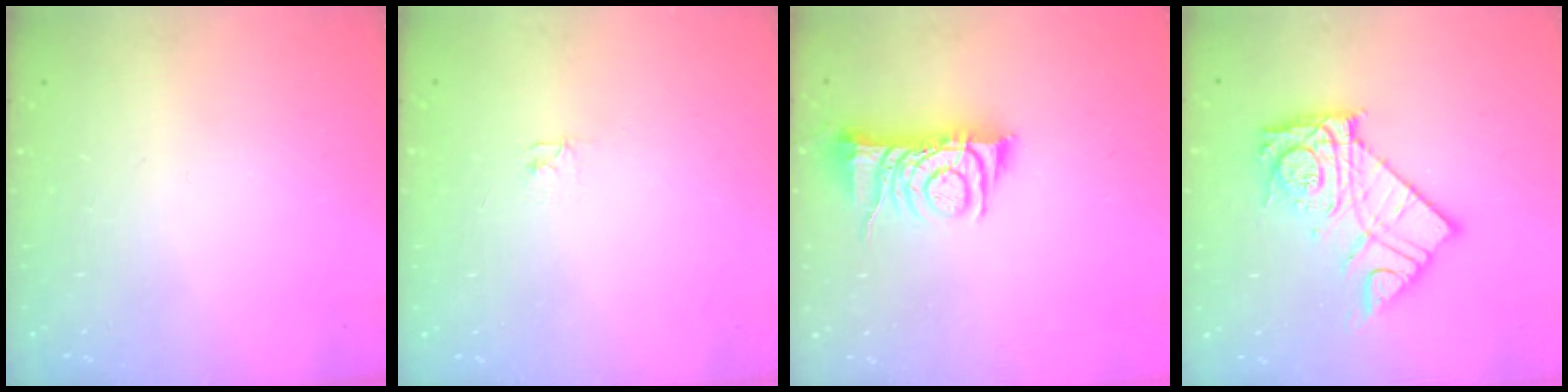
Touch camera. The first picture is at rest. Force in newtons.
{"total": 2.1, "press": 2.1, "slide": 0.3}
{"total": 8.4, "press": 8.4, "slide": 0.3}
{"total": 16.5, "press": 16.4, "slide": 1.7}